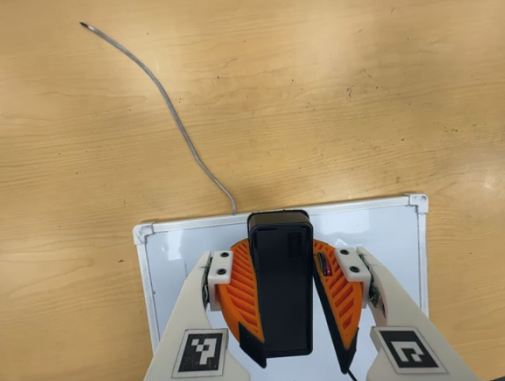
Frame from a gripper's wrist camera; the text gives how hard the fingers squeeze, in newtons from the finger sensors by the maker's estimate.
{"total": 9.8, "left": 10.0, "right": 9.6}